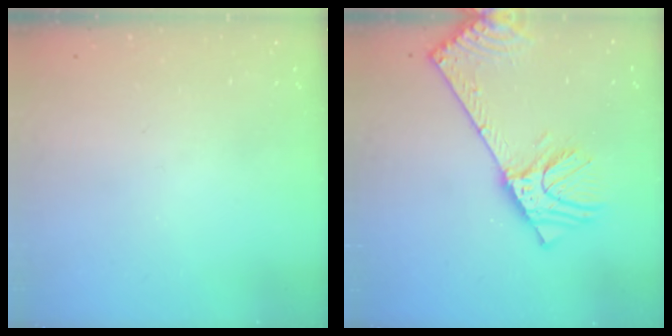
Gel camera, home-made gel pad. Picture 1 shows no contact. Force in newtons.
{"total": 13.1, "press": 12.8, "slide": 3.0}